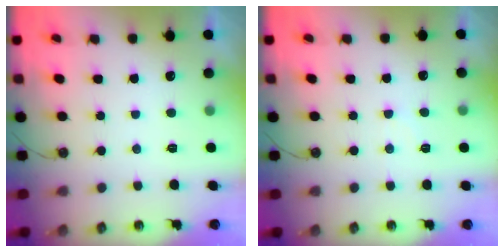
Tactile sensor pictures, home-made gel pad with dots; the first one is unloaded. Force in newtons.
{"total": 6.4, "press": 6.3, "slide": 0.9}